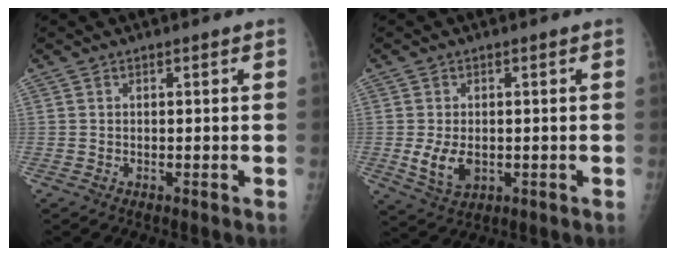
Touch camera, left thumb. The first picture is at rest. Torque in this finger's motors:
{"motor_torque": [-0.23, 1.06, 0.64, -0.12, 0.06]}